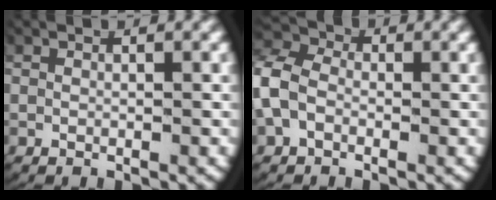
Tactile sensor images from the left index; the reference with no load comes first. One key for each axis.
{"total": 6.4, "fx": 0.4, "fy": 5.5, "fz": 3.3, "tx": -0.072, "ty": 0.008, "tz": -0.010}